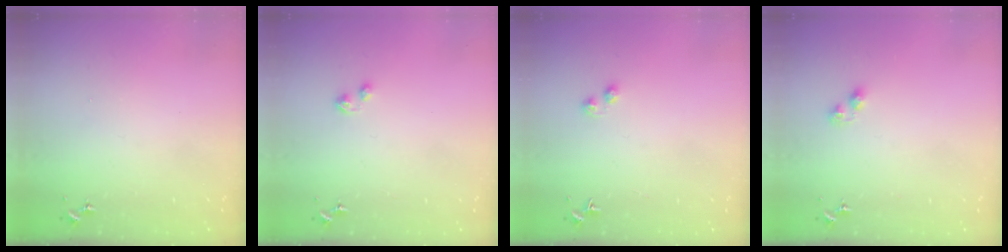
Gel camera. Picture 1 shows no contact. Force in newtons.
{"total": 2.9, "press": 2.9, "slide": 0.5}
{"total": 2.8, "press": 2.8, "slide": 0.4}
{"total": 3.3, "press": 3.3, "slide": 0.5}